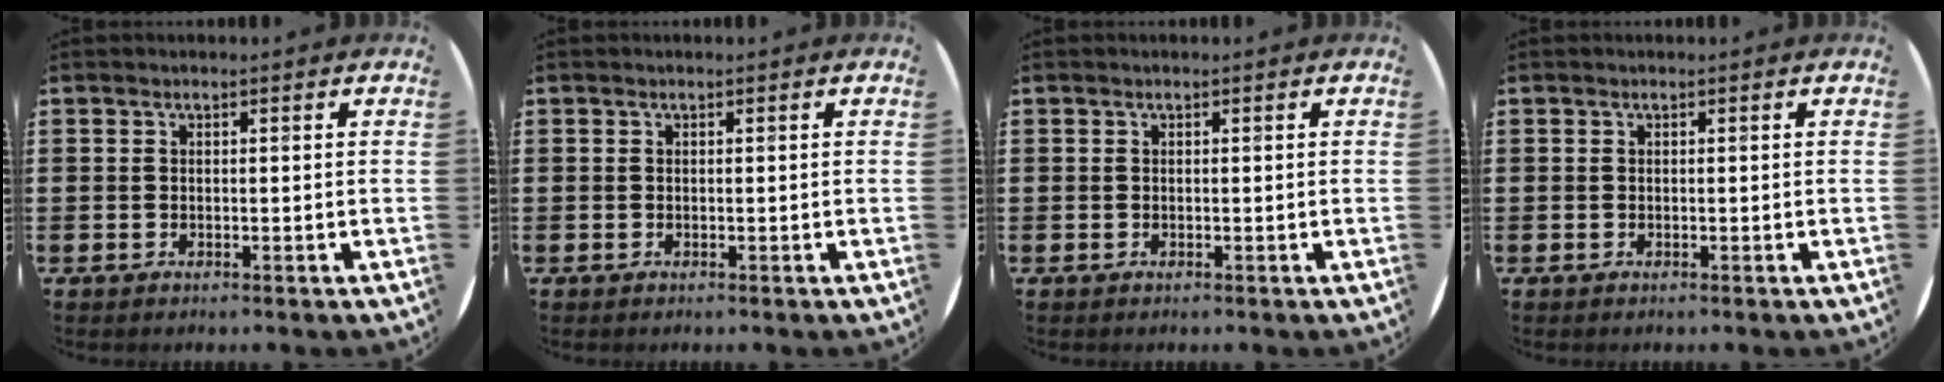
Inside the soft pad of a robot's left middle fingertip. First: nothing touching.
{"total": 0.0}
{"total": 0.0}
{"total": 0.0}